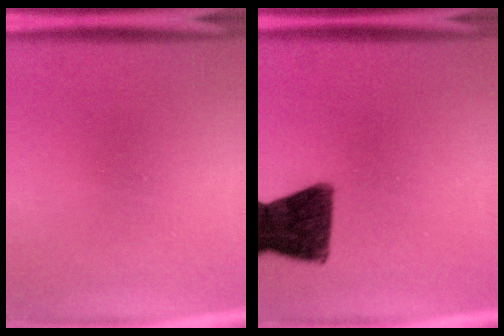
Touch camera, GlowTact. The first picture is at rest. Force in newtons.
{"total": 12.4}